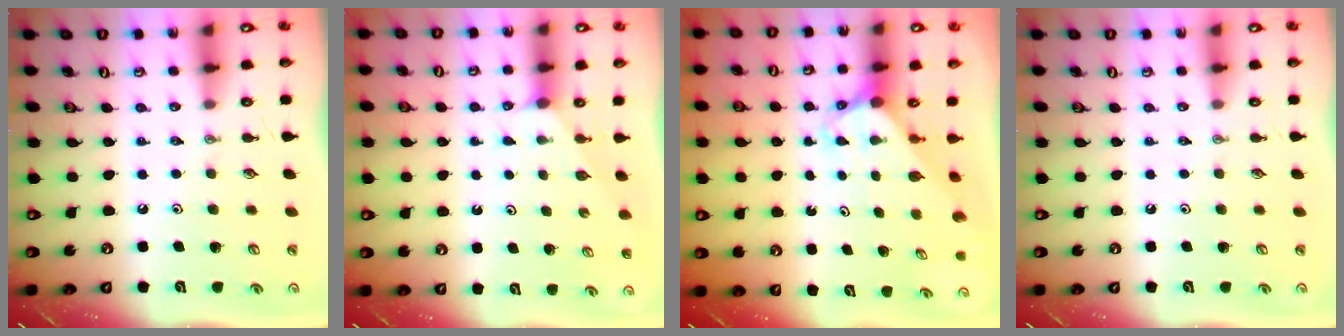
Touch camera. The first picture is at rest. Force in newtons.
{"total": 0.9, "press": 0.9, "slide": 0.2}
{"total": 3.0, "press": 3.0, "slide": 0.2}
{"total": 0.0}